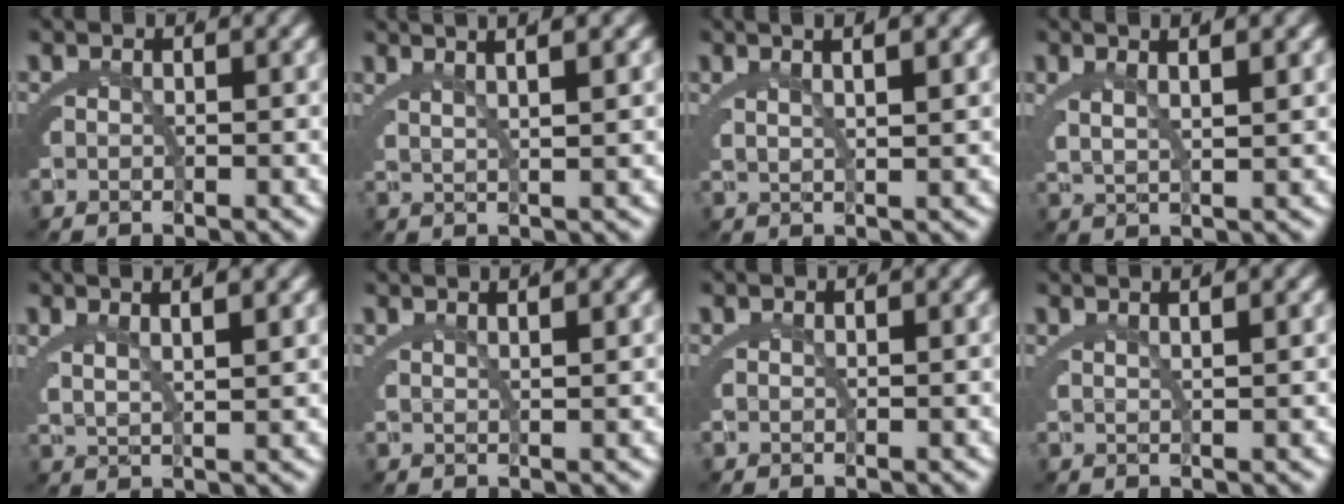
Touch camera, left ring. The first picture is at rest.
{"total": 5.7, "force": [4.1, 1.1, 3.9], "torque": [-0.045, 0.020, 0.060]}
{"total": 4.1, "force": [2.7, 0.5, 3.1], "torque": [-0.035, 0.014, 0.043]}
{"total": 4.4, "force": [2.5, 1.4, 3.4], "torque": [-0.057, 0.005, 0.043]}
{"total": 4.7, "force": [2.9, 1.4, 3.4], "torque": [-0.053, 0.006, 0.050]}
{"total": 3.0, "force": [2.4, -0.3, 1.8], "torque": [-0.013, 0.013, 0.039]}
{"total": 0.8, "force": [0.4, -0.7, 0.2], "torque": [-0.005, -0.001, 0.011]}
{"total": 3.5, "force": [2.7, -0.1, 2.2], "torque": [-0.017, 0.016, 0.041]}